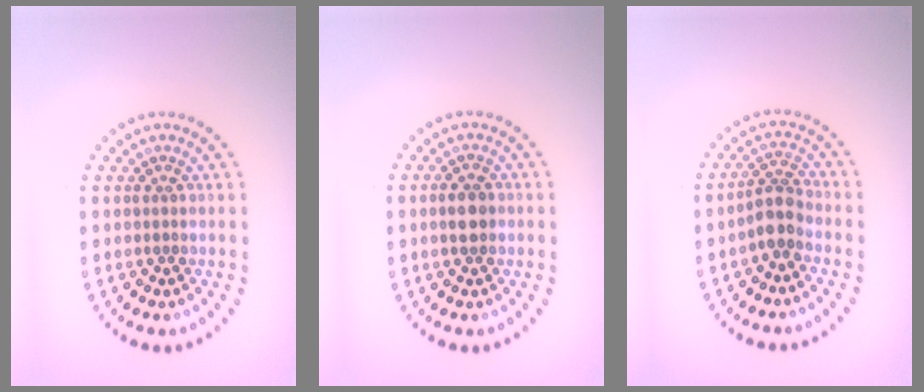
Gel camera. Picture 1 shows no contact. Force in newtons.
{"total": 2.1, "press": 2.1, "slide": 0.2}
{"total": 2.7, "press": 2.2, "slide": 1.5}